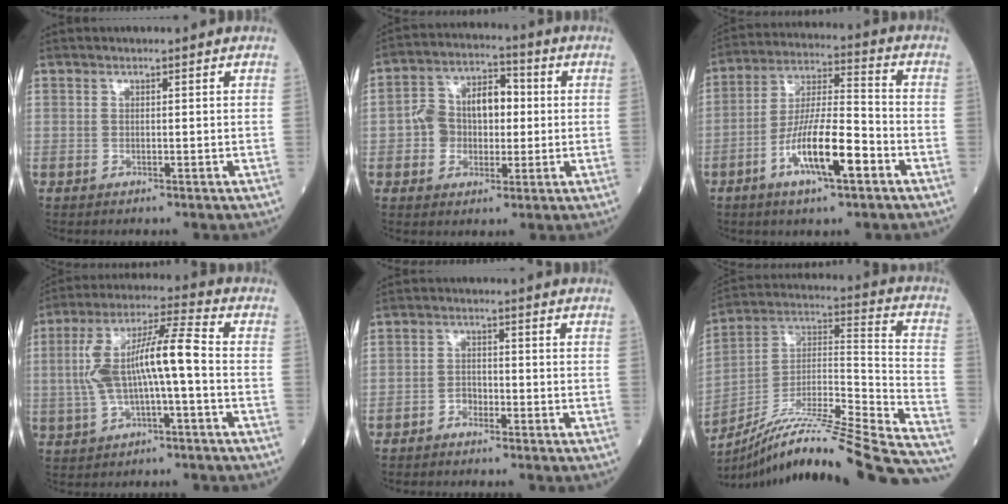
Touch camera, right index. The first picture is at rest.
{"total": 9.0, "force": [-0.2, 6.2, 6.6], "torque": [-0.115, 0.037, -0.004]}
{"total": 12.3, "force": [-5.3, 2.2, 10.8], "torque": [-0.204, -0.004, -0.098]}
{"total": 11.7, "force": [-0.9, 1.8, 11.5], "torque": [-0.222, 0.032, -0.015]}
{"total": 2.1, "force": [-1.6, 1.2, 0.5], "torque": [-0.006, 0.006, -0.032]}
{"total": 32.0, "force": [-27.5, 1.4, 16.2], "torque": [-0.190, -0.014, -0.418]}